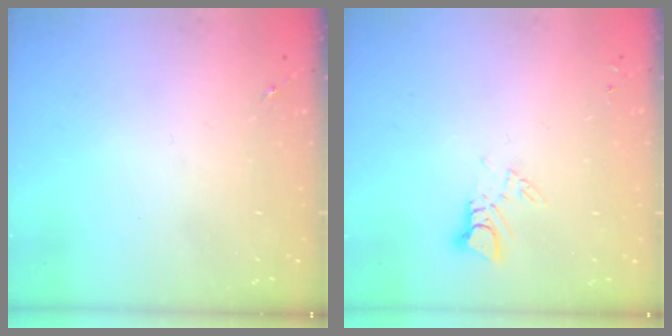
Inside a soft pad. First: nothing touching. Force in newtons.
{"total": 3.7, "press": 3.7, "slide": 0.4}